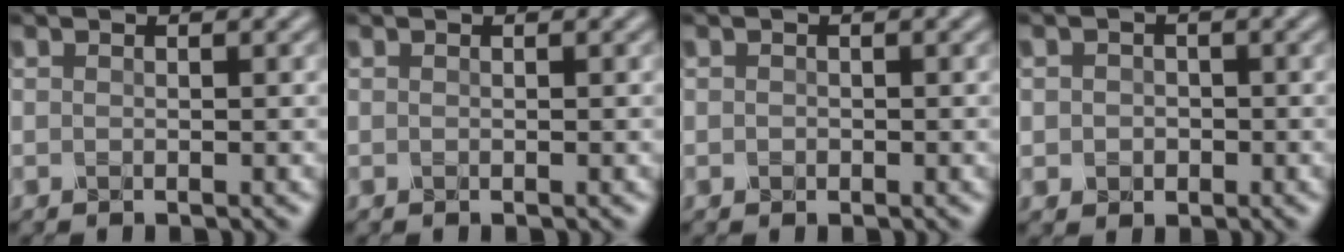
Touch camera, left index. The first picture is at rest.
{"total": 0.0}
{"total": 0.0}
{"total": 1.6, "force": [0.0, 1.5, 0.5], "torque": [0.006, 0.003, -0.009]}